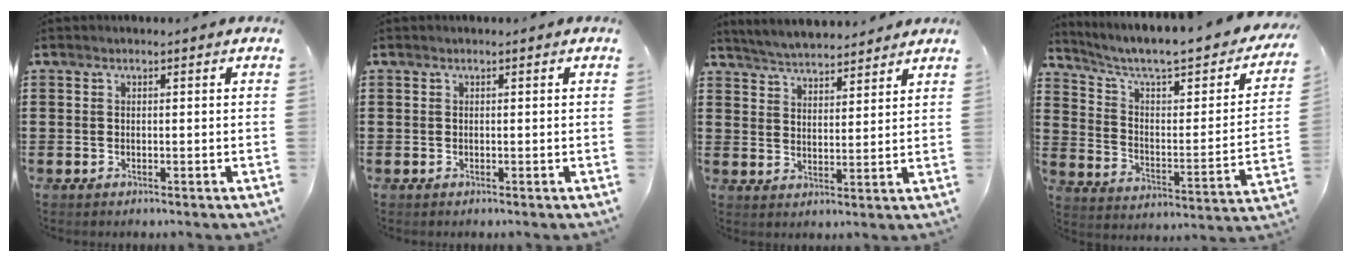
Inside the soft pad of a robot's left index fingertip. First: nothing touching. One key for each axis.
{"total": 0.0}
{"total": 4.5, "fx": 4.5, "fy": 0.1, "fz": 0.3, "tx": -0.023, "ty": -0.021, "tz": 0.082}
{"total": 6.0, "fx": 4.5, "fy": 1.3, "fz": 3.8, "tx": -0.087, "ty": -0.043, "tz": 0.070}